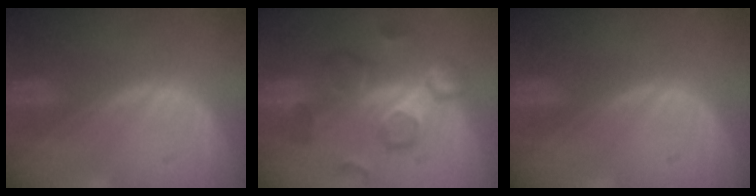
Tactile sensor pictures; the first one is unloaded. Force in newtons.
{"total": 8.7, "press": 8.5, "slide": 1.6}
{"total": 0.0}